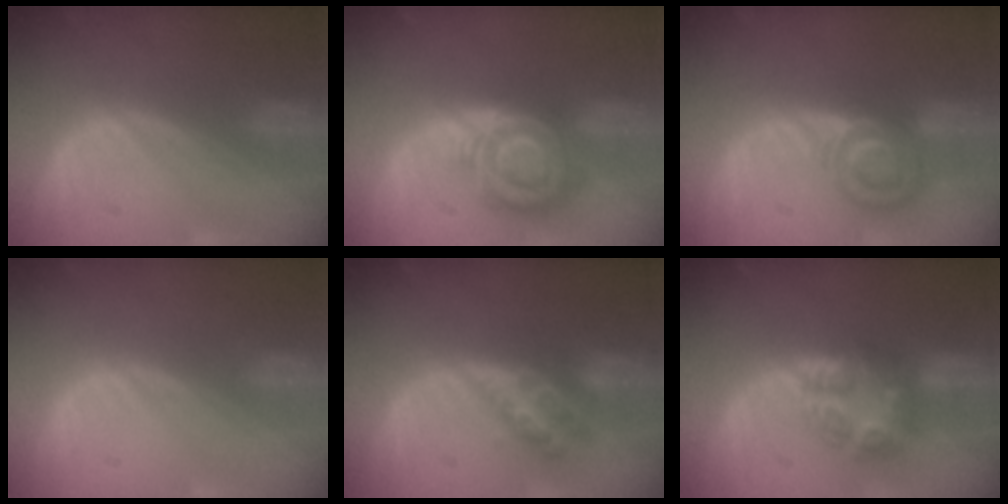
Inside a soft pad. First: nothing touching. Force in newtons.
{"total": 8.8, "press": 8.8, "slide": 0.5}
{"total": 7.0, "press": 6.4, "slide": 2.8}
{"total": 0.0}
{"total": 6.1, "press": 5.4, "slide": 2.9}
{"total": 7.6, "press": 6.7, "slide": 3.7}